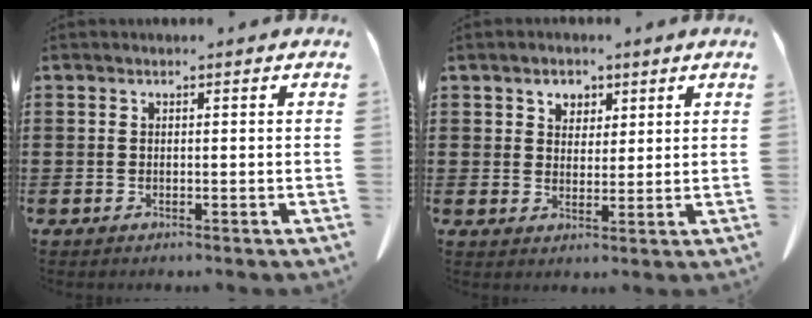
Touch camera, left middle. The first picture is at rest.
{"total": 3.1, "force": [1.9, 2.4, 0.6], "torque": [-0.016, 0.009, 0.032]}